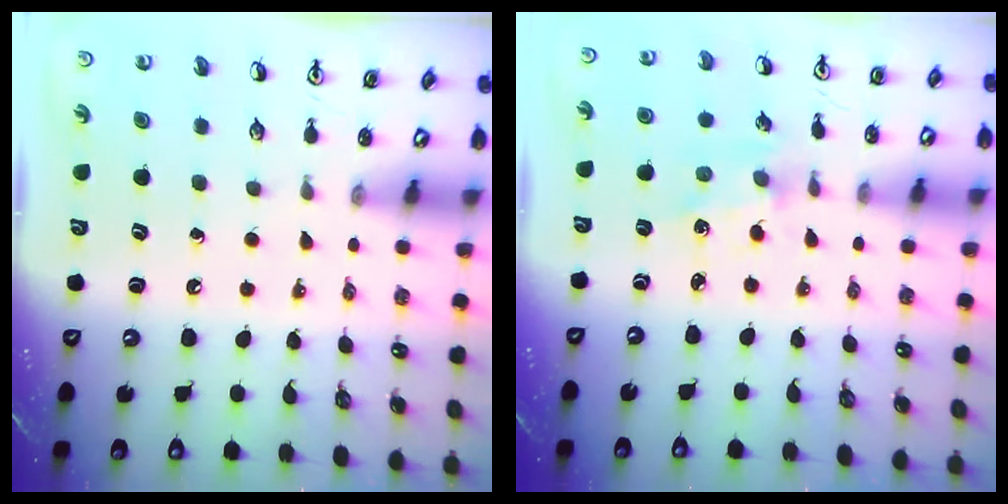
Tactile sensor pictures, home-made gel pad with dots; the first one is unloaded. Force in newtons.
{"total": 1.7, "press": 1.7, "slide": 0.3}